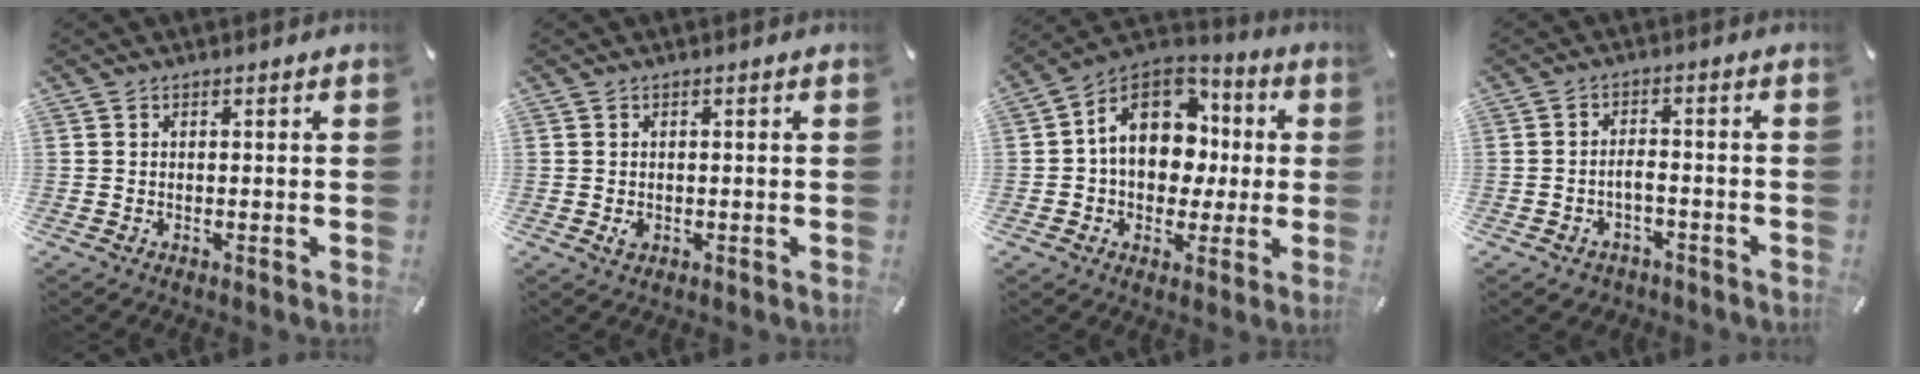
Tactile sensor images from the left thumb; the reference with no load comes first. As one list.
[{"total": 1.5, "force": [-0.3, 1.1, 0.9], "torque": [-0.016, 0.002, -0.006]}, {"total": 15.4, "force": [2.2, 12.0, 9.4], "torque": [-0.165, -0.005, 0.042]}, {"total": 3.6, "force": [-2.0, 2.4, 1.8], "torque": [-0.039, 0.011, -0.040]}]